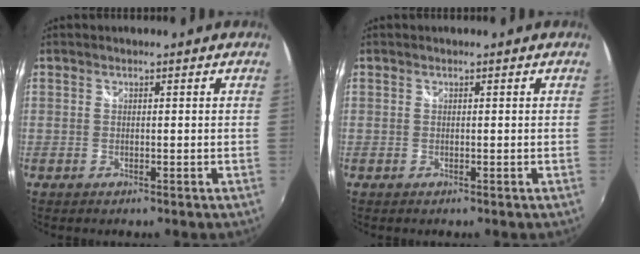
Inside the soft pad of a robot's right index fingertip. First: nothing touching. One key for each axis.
{"total": 0.0}